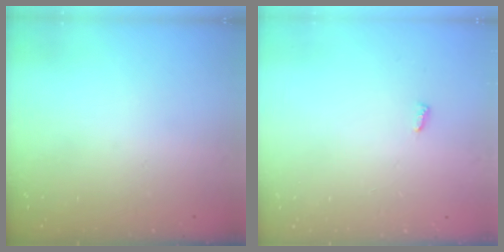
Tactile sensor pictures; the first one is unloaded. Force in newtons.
{"total": 2.8, "press": 2.8, "slide": 0.4}